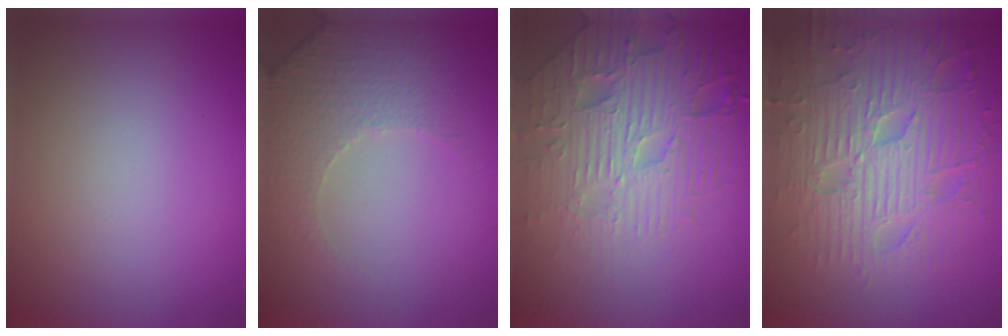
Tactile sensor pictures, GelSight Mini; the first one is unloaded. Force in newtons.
{"total": 4.9, "press": 3.5, "slide": 3.5}
{"total": 8.4, "press": 6.0, "slide": 5.8}
{"total": 9.4, "press": 6.8, "slide": 6.4}